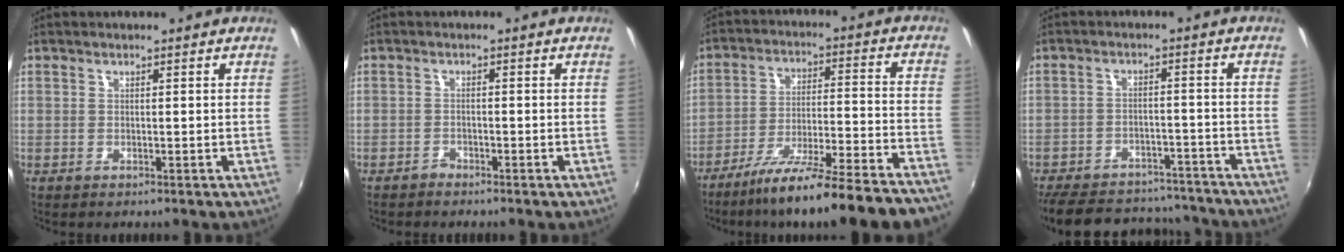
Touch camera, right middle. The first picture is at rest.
{"total": 1.4, "force": [-1.4, 0.5, 0.0], "torque": [-0.003, -0.001, -0.026]}
{"total": 23.3, "force": [-20.4, 0.0, 11.4], "torque": [-0.192, -0.061, -0.298]}
{"total": 23.7, "force": [-20.0, 9.3, 8.7], "torque": [-0.197, 0.023, -0.257]}